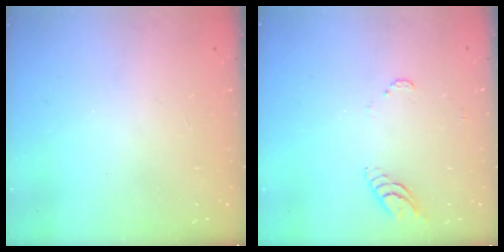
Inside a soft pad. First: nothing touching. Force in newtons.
{"total": 5.7, "press": 5.7, "slide": 0.4}